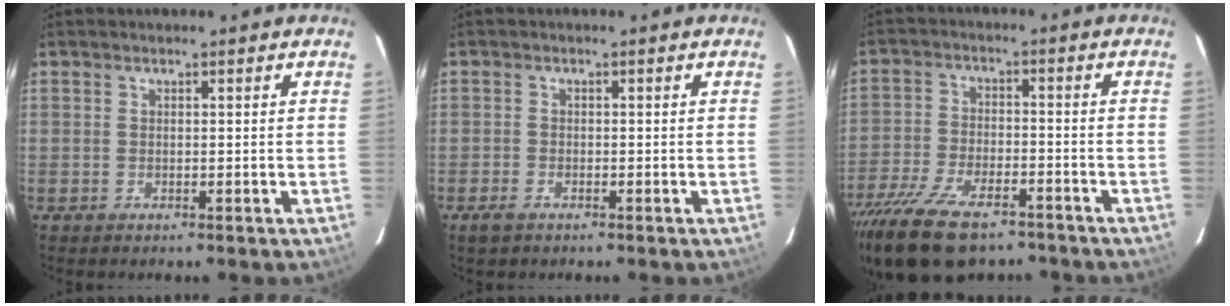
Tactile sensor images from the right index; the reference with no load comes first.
{"total": 2.4, "force": [-1.7, 1.2, 1.2], "torque": [-0.027, -0.003, -0.034]}
{"total": 17.1, "force": [-12.7, 6.9, 9.2], "torque": [-0.206, -0.034, -0.219]}